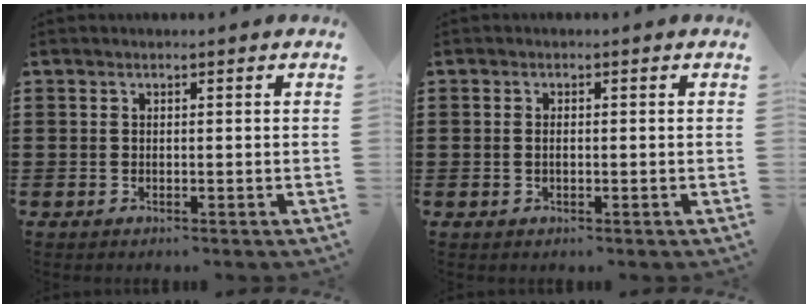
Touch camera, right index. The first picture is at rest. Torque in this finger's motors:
{"motor_torque": [1.07, 1.06, -0.04, -0.01]}